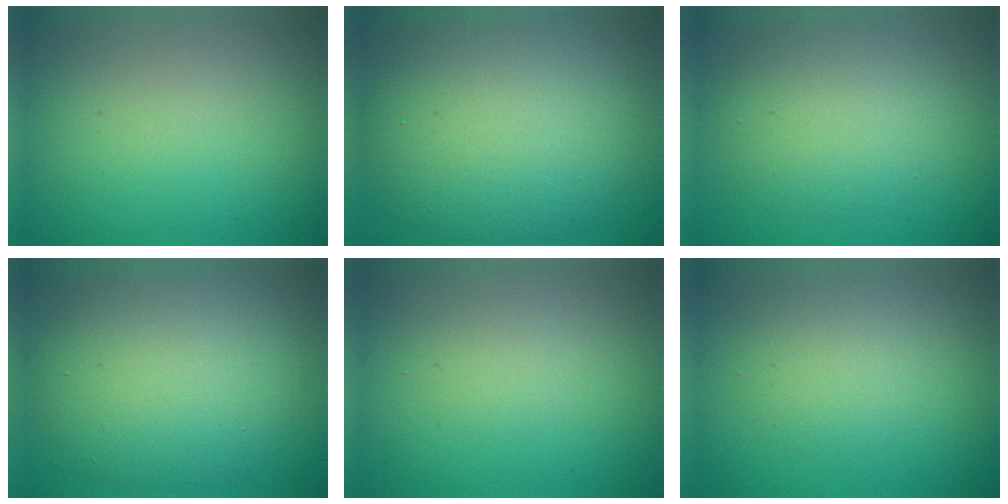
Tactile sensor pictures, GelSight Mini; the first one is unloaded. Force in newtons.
{"total": 10.8, "press": 10.8, "slide": 0.9}
{"total": 4.0, "press": 4.0, "slide": 0.2}
{"total": 9.2, "press": 9.2, "slide": 0.4}
{"total": 1.1, "press": 1.1, "slide": 0.1}
{"total": 2.4, "press": 2.4, "slide": 0.2}